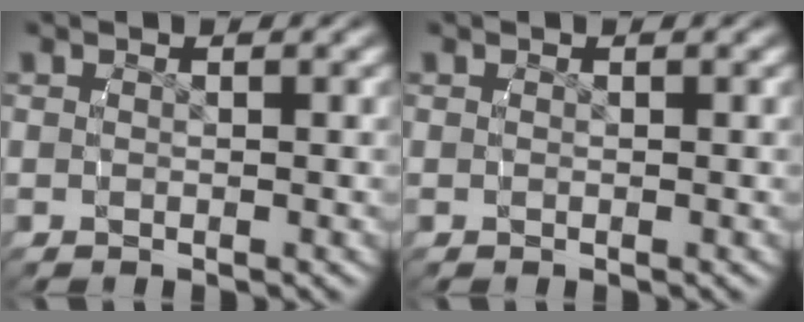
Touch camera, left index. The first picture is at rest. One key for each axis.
{"total": 0.0}